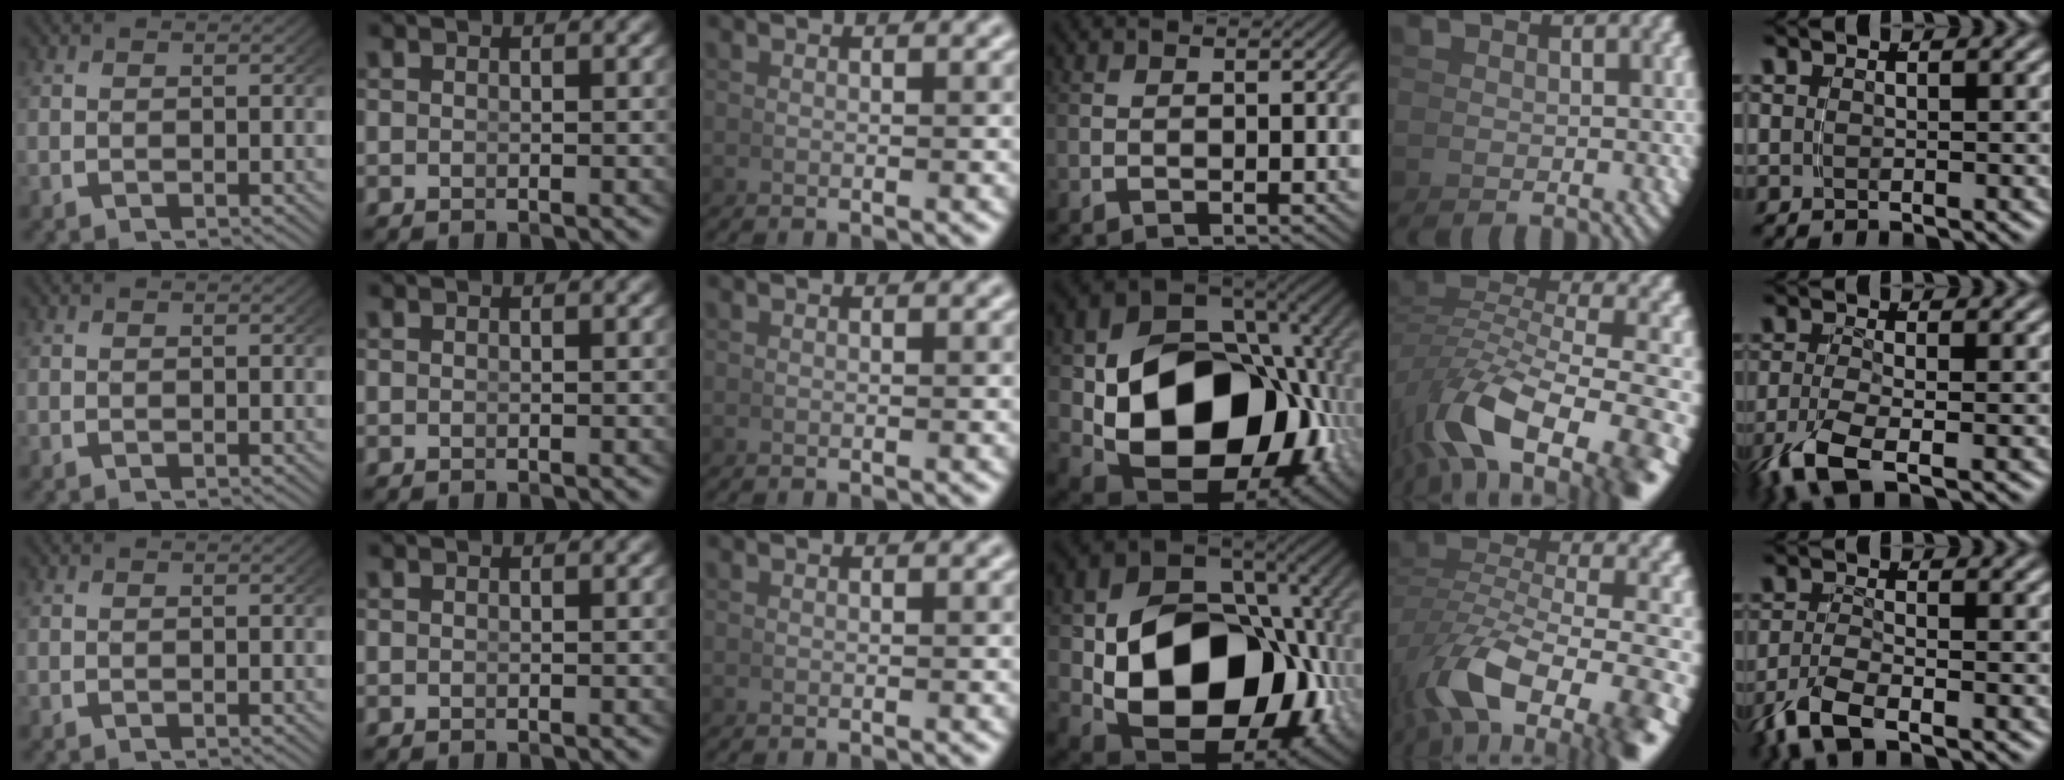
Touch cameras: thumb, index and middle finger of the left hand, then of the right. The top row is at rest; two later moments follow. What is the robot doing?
{"motion": "grasp_and_lifting", "object": "calculator"}